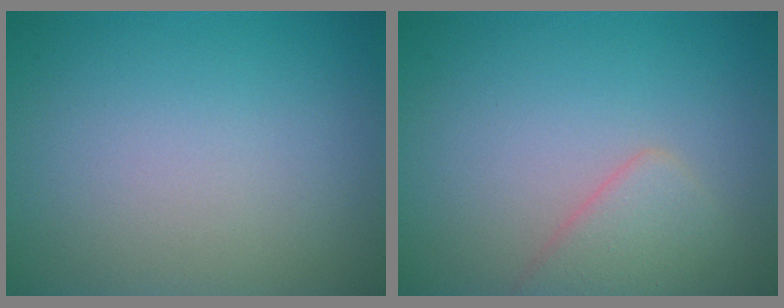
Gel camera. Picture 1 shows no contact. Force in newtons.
{"total": 2.5, "press": 2.5, "slide": 0.2}